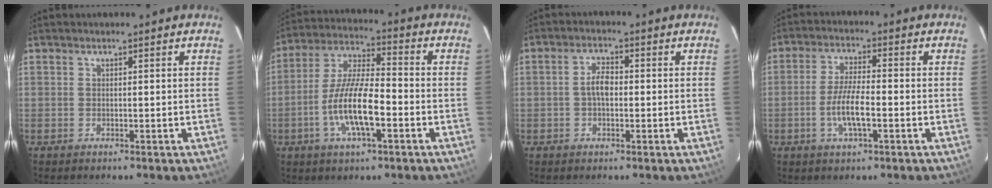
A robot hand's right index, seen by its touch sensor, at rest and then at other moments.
{"total": 12.8, "force": [-4.3, 3.6, 11.5], "torque": [-0.233, -0.004, -0.083]}
{"total": 3.7, "force": [-0.3, 1.9, 3.1], "torque": [-0.061, 0.010, -0.005]}
{"total": 7.0, "force": [-2.2, 1.8, 6.4], "torque": [-0.127, -0.002, -0.043]}